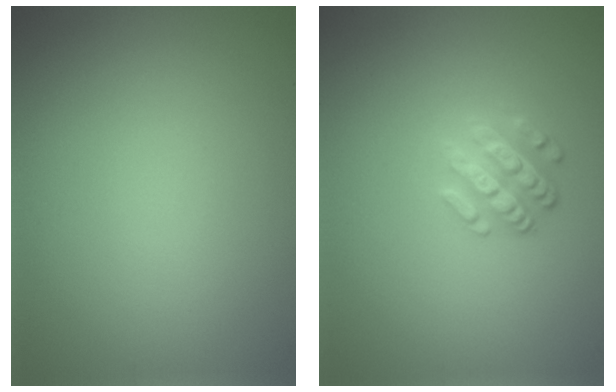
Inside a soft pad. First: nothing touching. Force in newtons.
{"total": 3.5, "press": 2.7, "slide": 2.2}